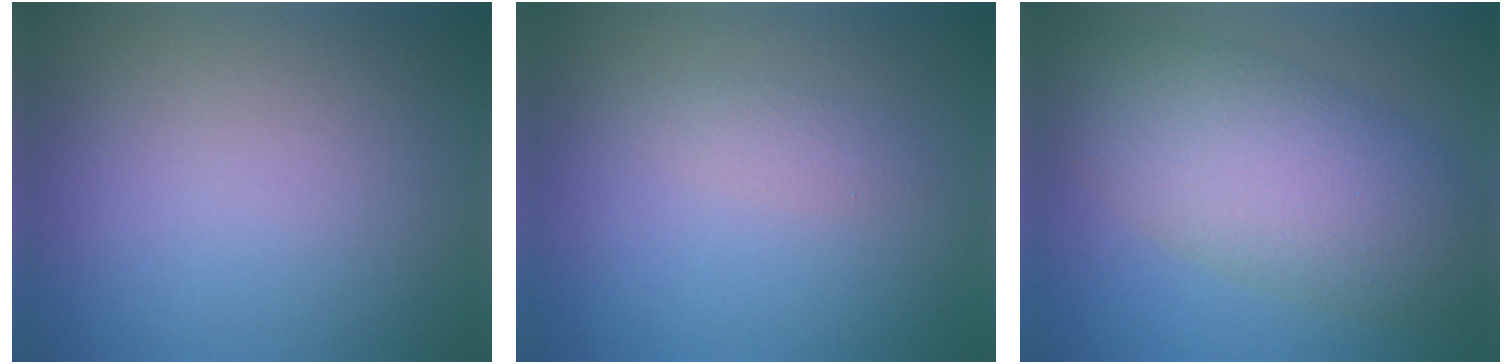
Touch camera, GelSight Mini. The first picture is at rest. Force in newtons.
{"total": 1.1, "press": 1.1, "slide": 0.0}
{"total": 8.3, "press": 8.3, "slide": 0.1}